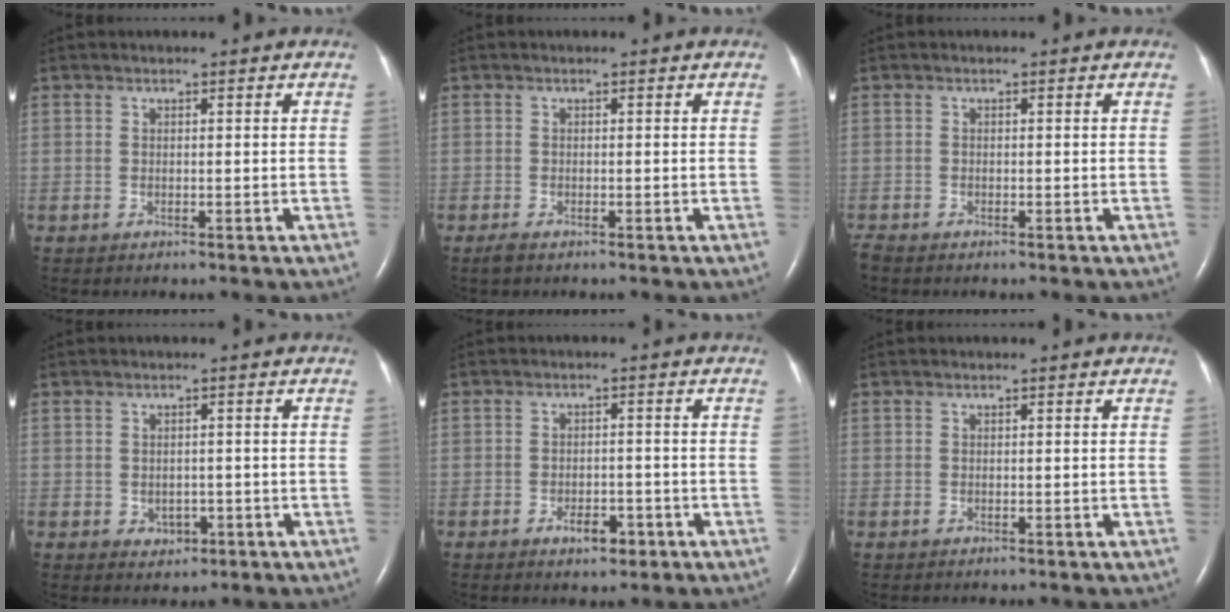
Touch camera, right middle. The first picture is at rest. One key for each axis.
{"total": 1.2, "fx": -0.8, "fy": 0.3, "fz": 0.7, "tx": -0.025, "ty": -0.004, "tz": -0.015}
{"total": 1.1, "fx": -1.0, "fy": 0.2, "fz": 0.4, "tx": -0.015, "ty": -0.005, "tz": -0.020}
{"total": 2.2, "fx": -0.6, "fy": 1.8, "fz": 1.1, "tx": -0.014, "ty": 0.002, "tz": 0.000}
{"total": 3.5, "fx": -1.9, "fy": 1.7, "fz": 2.3, "tx": -0.035, "ty": 0.003, "tz": -0.025}
{"total": 0.0}